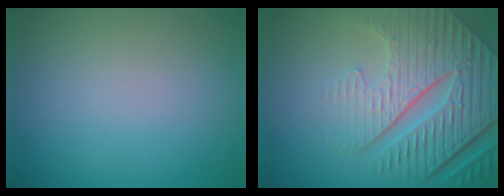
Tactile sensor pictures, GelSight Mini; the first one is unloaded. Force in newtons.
{"total": 9.1, "press": 6.3, "slide": 6.6}